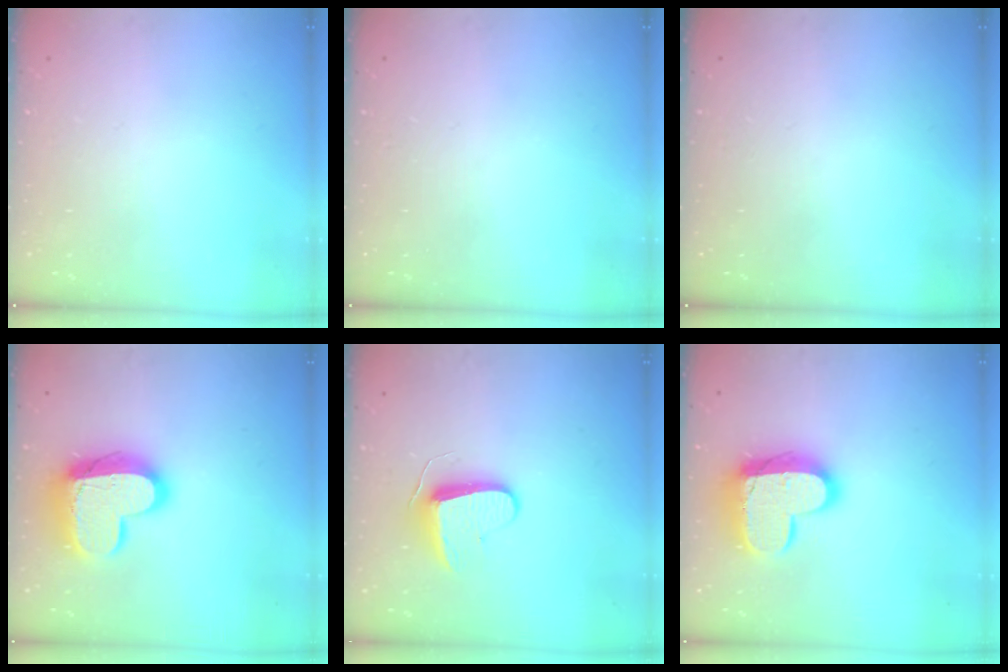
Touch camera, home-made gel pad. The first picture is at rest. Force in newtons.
{"total": 0.0}
{"total": 0.0}
{"total": 15.7, "press": 15.7, "slide": 1.2}
{"total": 8.7, "press": 8.6, "slide": 0.5}
{"total": 16.7, "press": 16.6, "slide": 1.3}